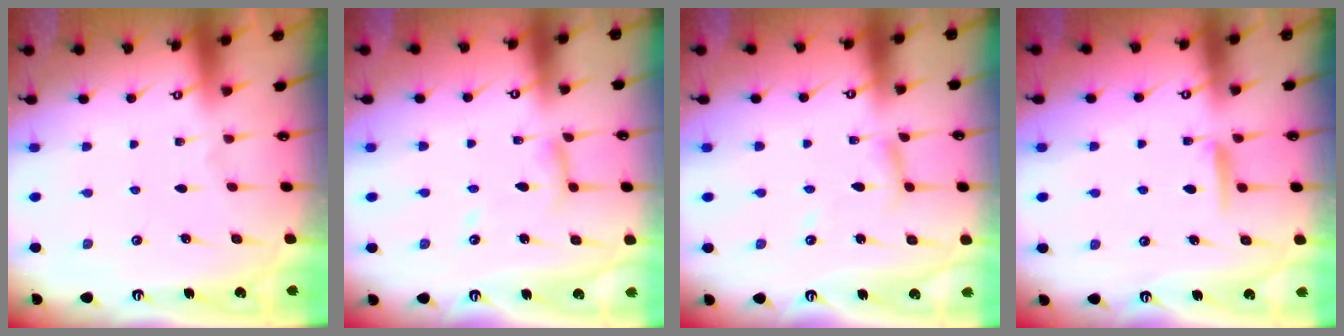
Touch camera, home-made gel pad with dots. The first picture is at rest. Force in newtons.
{"total": 9.0, "press": 8.9, "slide": 0.7}
{"total": 6.0, "press": 6.0, "slide": 0.5}
{"total": 7.1, "press": 7.1, "slide": 0.7}